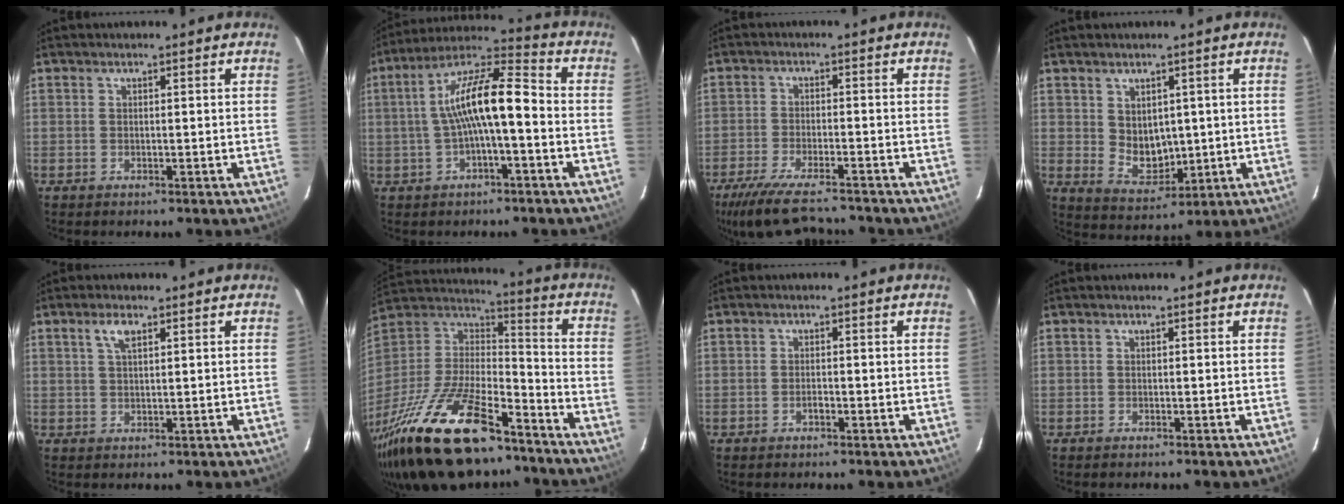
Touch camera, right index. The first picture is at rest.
{"total": 12.1, "force": [-1.4, 2.8, 11.7], "torque": [-0.214, 0.029, -0.026]}
{"total": 13.5, "force": [-11.6, 2.8, 6.3], "torque": [-0.145, -0.026, -0.195]}
{"total": 6.3, "force": [1.3, 5.1, 3.5], "torque": [-0.060, -0.006, 0.044]}
{"total": 2.9, "force": [1.5, 1.0, 2.3], "torque": [-0.044, 0.006, 0.028]}
{"total": 31.9, "force": [-21.6, 12.3, 20.0], "torque": [-0.407, -0.028, -0.350]}
{"total": 1.1, "force": [-0.6, 0.5, 0.7], "torque": [-0.014, 0.003, -0.011]}
{"total": 0.0}